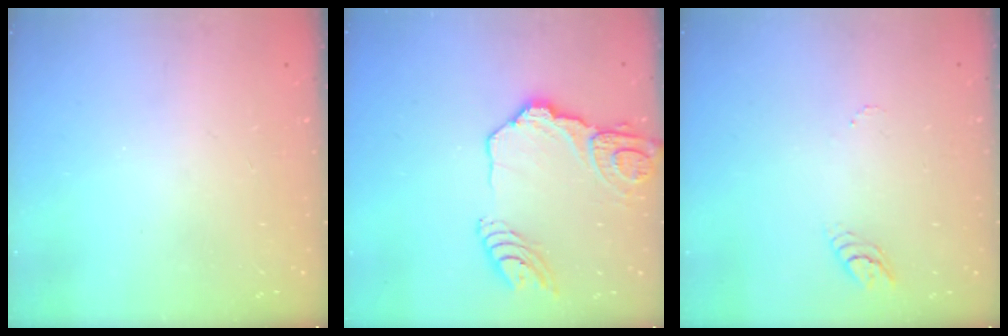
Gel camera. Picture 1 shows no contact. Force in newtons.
{"total": 16.7, "press": 16.6, "slide": 1.9}
{"total": 3.5, "press": 3.5, "slide": 0.3}